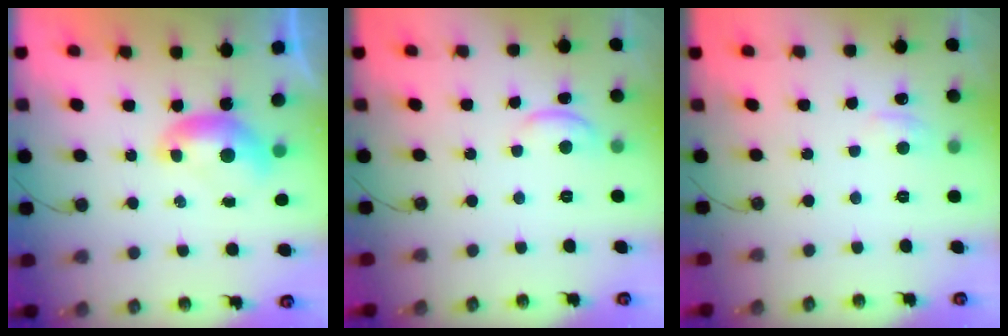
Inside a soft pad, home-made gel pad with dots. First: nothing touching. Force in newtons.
{"total": 1.7, "press": 1.7, "slide": 0.4}
{"total": 0.9, "press": 0.3, "slide": 0.8}